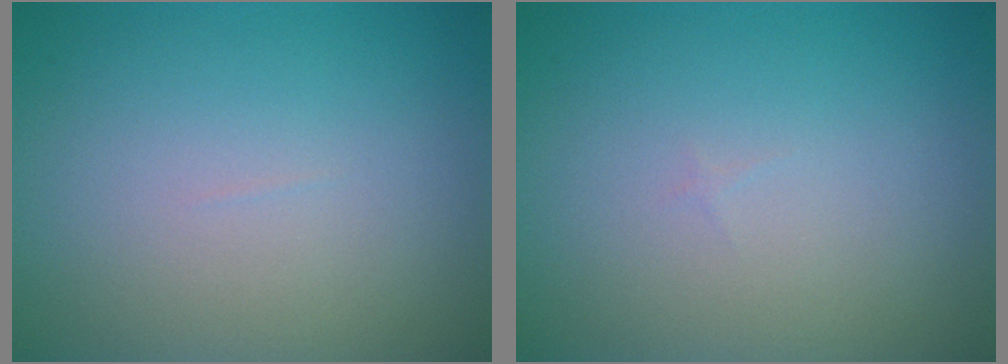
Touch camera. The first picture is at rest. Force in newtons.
{"total": 0.0}